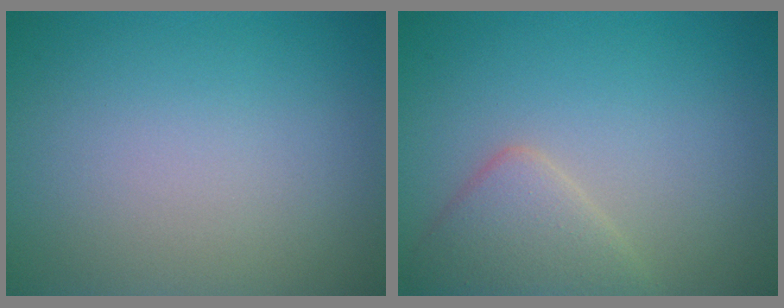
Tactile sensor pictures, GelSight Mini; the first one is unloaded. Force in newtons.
{"total": 3.2, "press": 3.2, "slide": 0.1}